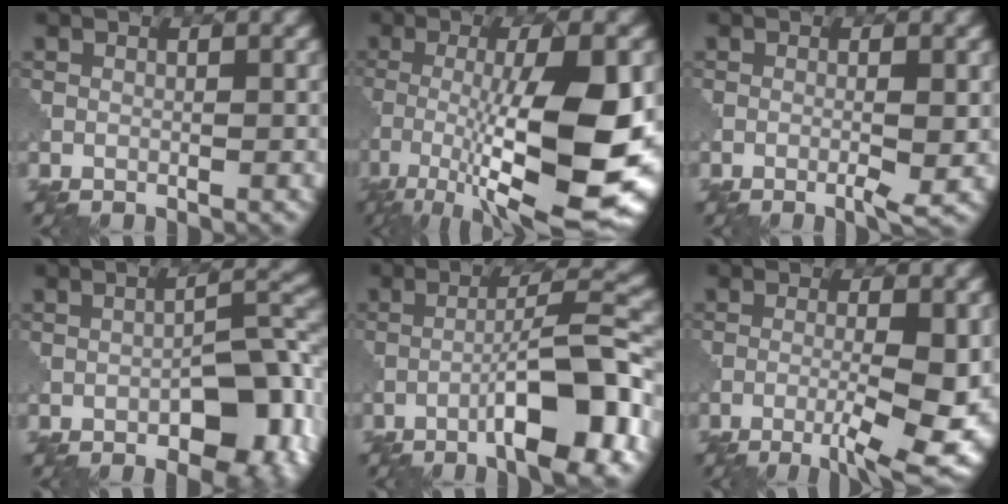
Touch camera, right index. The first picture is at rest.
{"total": 13.8, "force": [-3.4, 3.9, 12.8], "torque": [-0.212, -0.013, -0.059]}
{"total": 2.2, "force": [-0.6, 0.2, 2.1], "torque": [-0.036, -0.001, -0.014]}
{"total": 8.3, "force": [-3.7, 3.6, 6.6], "torque": [-0.081, 0.010, -0.052]}
{"total": 8.7, "force": [-4.2, 1.3, 7.6], "torque": [-0.109, 0.022, -0.071]}
{"total": 7.5, "force": [-2.6, 1.4, 6.9], "torque": [-0.110, -0.005, -0.040]}